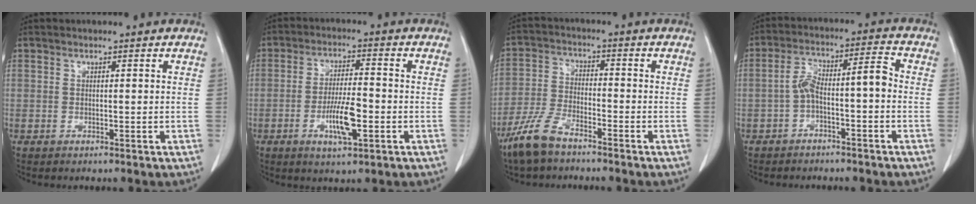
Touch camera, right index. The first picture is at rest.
{"total": 7.3, "force": [-2.5, 1.5, 6.7], "torque": [-0.125, -0.003, -0.042]}
{"total": 7.7, "force": [-5.9, 2.3, 4.4], "torque": [-0.105, -0.012, -0.119]}
{"total": 6.9, "force": [-2.0, 1.5, 6.5], "torque": [-0.120, 0.040, -0.034]}